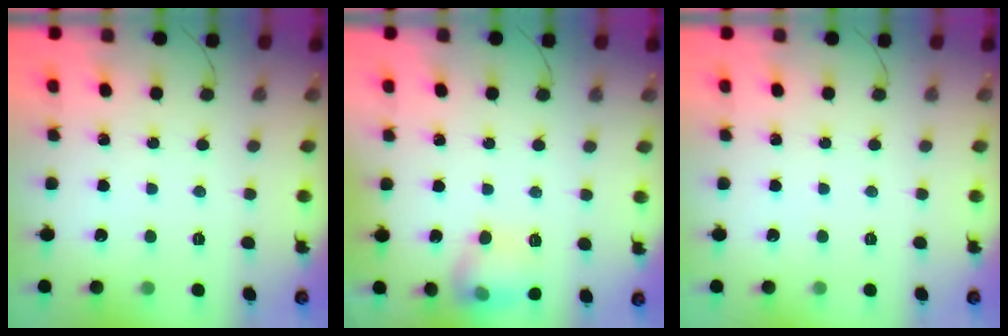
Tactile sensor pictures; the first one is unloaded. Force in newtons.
{"total": 10.6, "press": 10.5, "slide": 0.6}
{"total": 0.0}